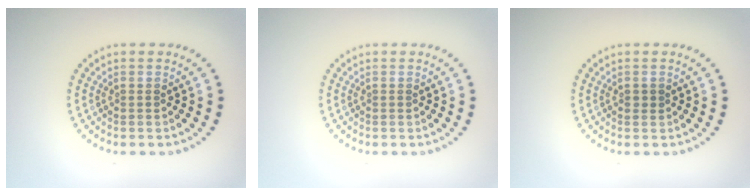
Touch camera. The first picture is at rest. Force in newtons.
{"total": 0.0}
{"total": 0.9, "press": 0.8, "slide": 0.2}